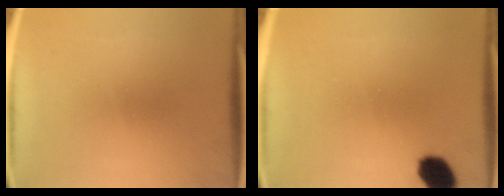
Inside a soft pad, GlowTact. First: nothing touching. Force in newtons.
{"total": 7.1}